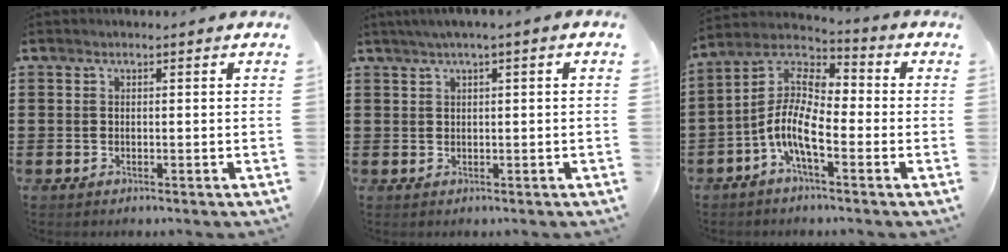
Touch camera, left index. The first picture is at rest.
{"total": 1.6, "force": [0.2, 0.1, 1.5], "torque": [-0.027, -0.001, 0.004]}
{"total": 9.8, "force": [-3.5, 3.3, 8.5], "torque": [-0.209, -0.024, -0.083]}